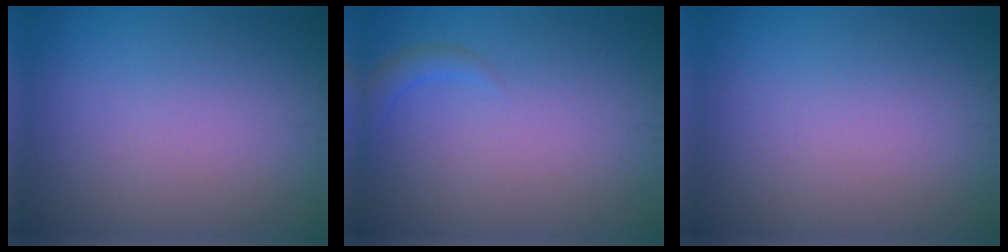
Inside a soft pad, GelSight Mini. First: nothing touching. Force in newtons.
{"total": 1.3, "press": 1.3, "slide": 0.2}
{"total": 0.0}